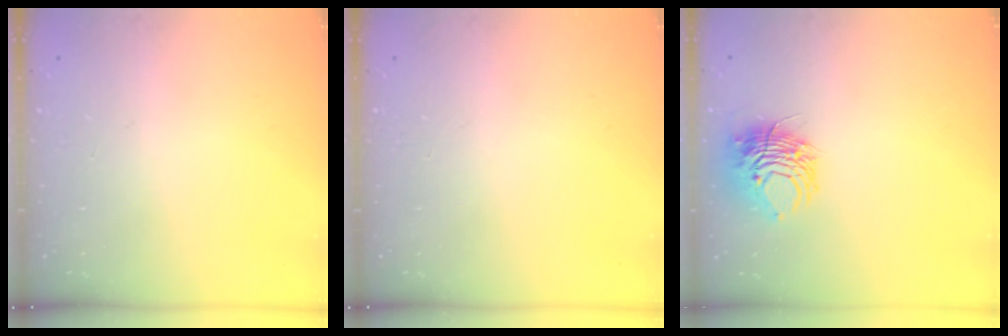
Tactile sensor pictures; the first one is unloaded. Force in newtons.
{"total": 0.0}
{"total": 11.0, "press": 10.9, "slide": 0.7}